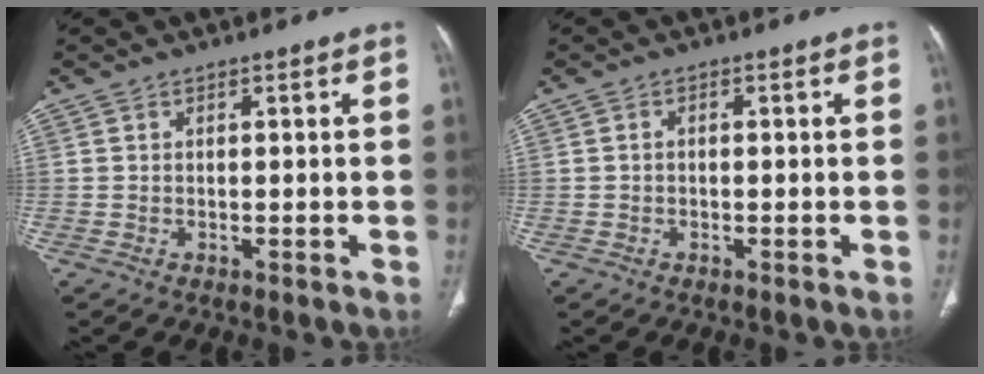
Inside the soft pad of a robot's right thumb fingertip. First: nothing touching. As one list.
[{"total": 0.6, "force": [-0.2, 0.4, 0.4], "torque": [-0.006, 0.002, -0.005]}]